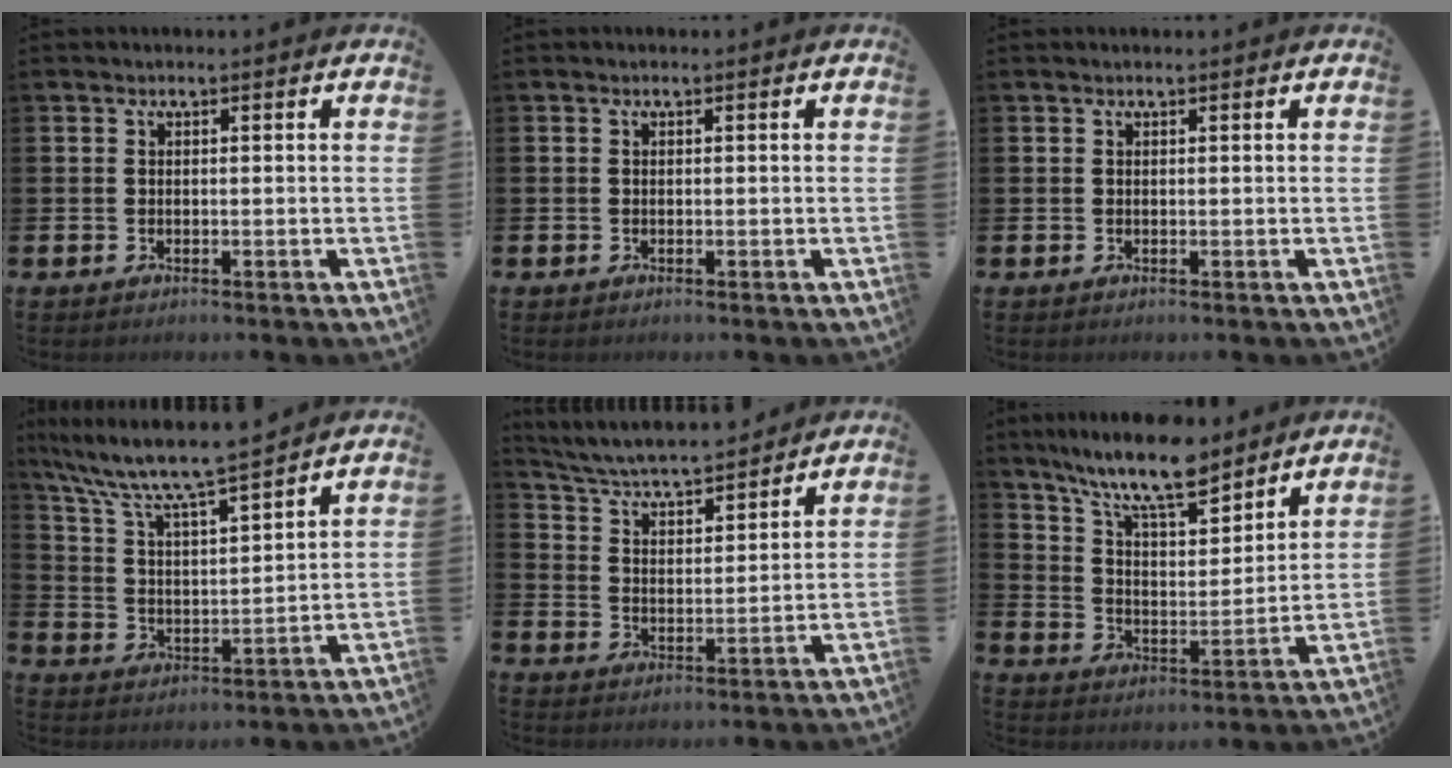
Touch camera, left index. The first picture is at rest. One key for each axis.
{"total": 0.0}
{"total": 0.0}
{"total": 8.6, "fx": 7.9, "fy": 0.7, "fz": 3.5, "tx": -0.105, "ty": -0.052, "tz": 0.134}
{"total": 5.5, "fx": 5.3, "fy": 0.4, "fz": 1.3, "tx": -0.054, "ty": -0.043, "tz": 0.088}
{"total": 11.2, "fx": 9.5, "fy": 2.6, "fz": 5.2, "tx": -0.113, "ty": -0.057, "tz": 0.167}